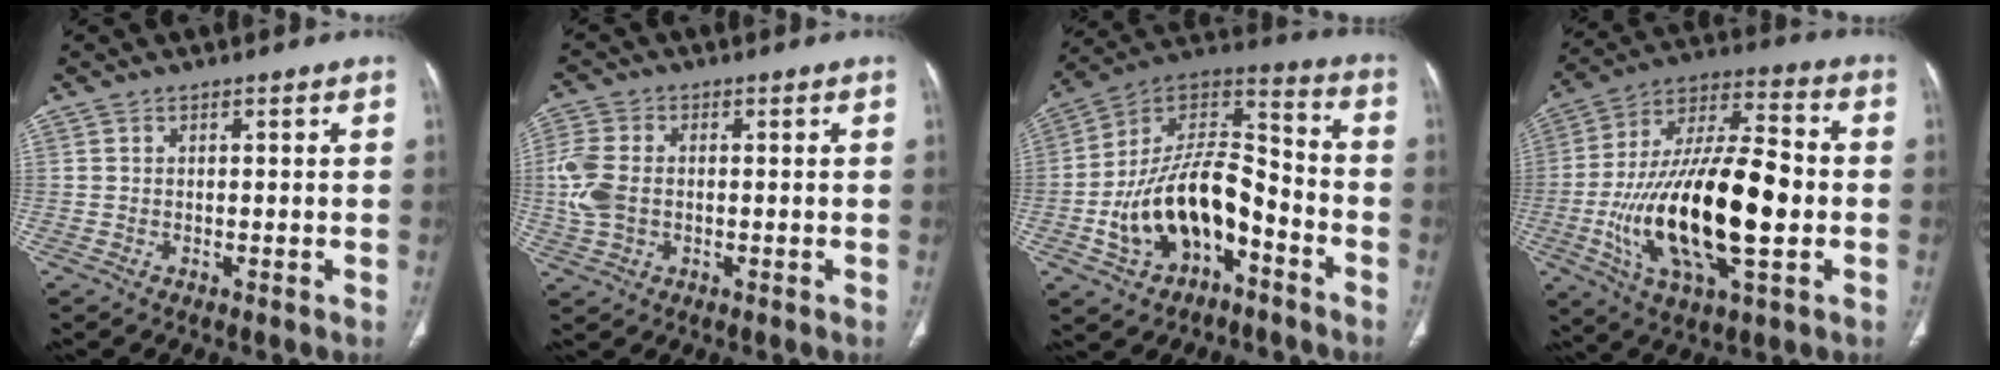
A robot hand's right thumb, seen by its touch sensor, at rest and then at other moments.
{"total": 7.6, "force": [-0.2, 5.3, 5.4], "torque": [-0.140, 0.006, -0.004]}
{"total": 19.7, "force": [-7.3, 11.2, 14.4], "torque": [-0.230, 0.080, -0.122]}
{"total": 26.8, "force": [-4.4, 10.8, 24.2], "torque": [-0.449, 0.022, -0.068]}